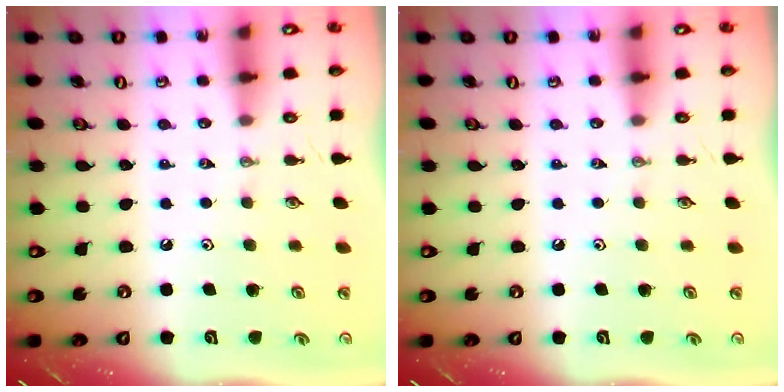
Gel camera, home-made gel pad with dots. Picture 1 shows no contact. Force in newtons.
{"total": 0.0}